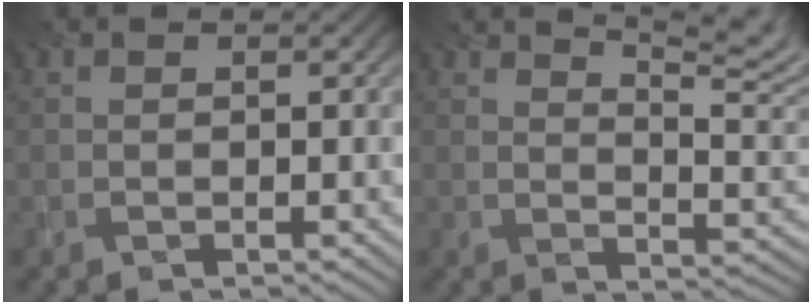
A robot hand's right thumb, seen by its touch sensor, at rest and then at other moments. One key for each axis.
{"total": 8.3, "fx": 5.4, "fy": 2.2, "fz": 5.8, "tx": -0.088, "ty": 0.000, "tz": 0.073}